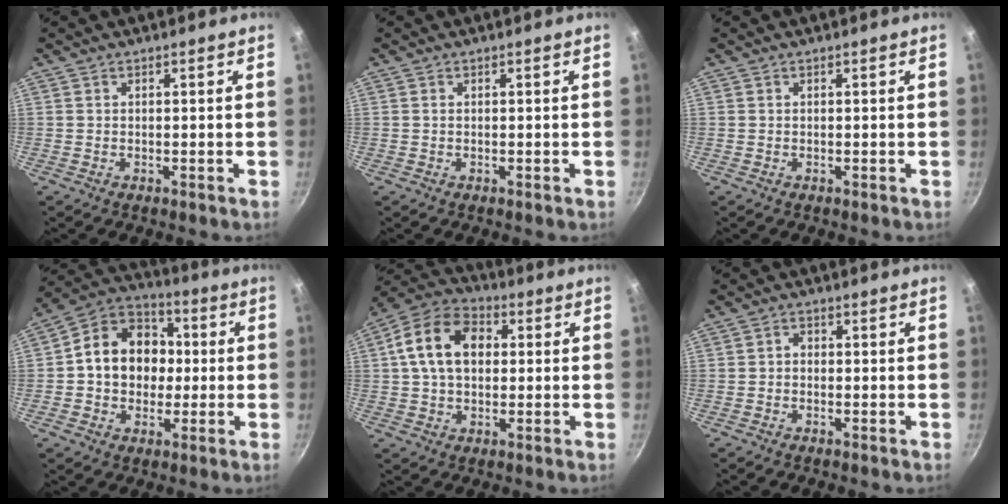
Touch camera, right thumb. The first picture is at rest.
{"total": 0.0}
{"total": 0.0}
{"total": 14.9, "force": [0.5, 12.2, 8.6], "torque": [-0.102, 0.029, -0.010]}
{"total": 13.6, "force": [2.2, 9.6, 9.4], "torque": [-0.140, 0.023, 0.019]}
{"total": 1.5, "force": [-0.4, 1.3, 0.8], "torque": [-0.012, 0.009, -0.009]}